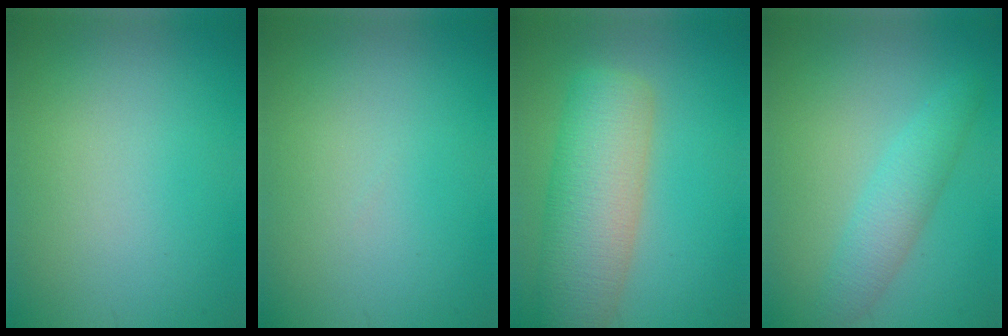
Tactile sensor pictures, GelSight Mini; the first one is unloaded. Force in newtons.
{"total": 0.0}
{"total": 8.1, "press": 8.1, "slide": 0.6}
{"total": 3.1, "press": 3.0, "slide": 0.1}